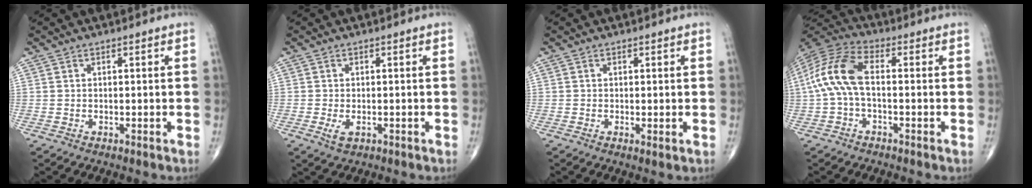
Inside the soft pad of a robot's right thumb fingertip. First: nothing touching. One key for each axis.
{"total": 2.3, "fx": -0.7, "fy": 1.2, "fz": 1.7, "tx": -0.032, "ty": -0.003, "tz": -0.011}
{"total": 1.0, "fx": -0.1, "fy": 0.3, "fz": 0.9, "tx": -0.021, "ty": -0.005, "tz": -0.004}
{"total": 11.2, "fx": -0.2, "fy": 5.6, "fz": 9.7, "tx": -0.214, "ty": 0.034, "tz": -0.012}